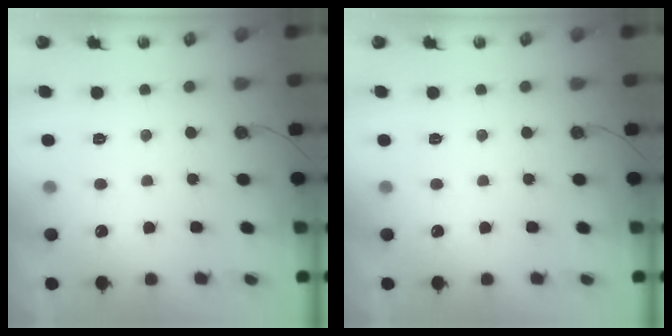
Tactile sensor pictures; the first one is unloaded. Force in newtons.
{"total": 0.0}